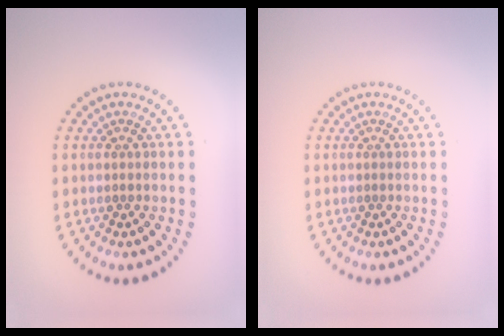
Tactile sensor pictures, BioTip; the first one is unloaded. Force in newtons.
{"total": 0.0}